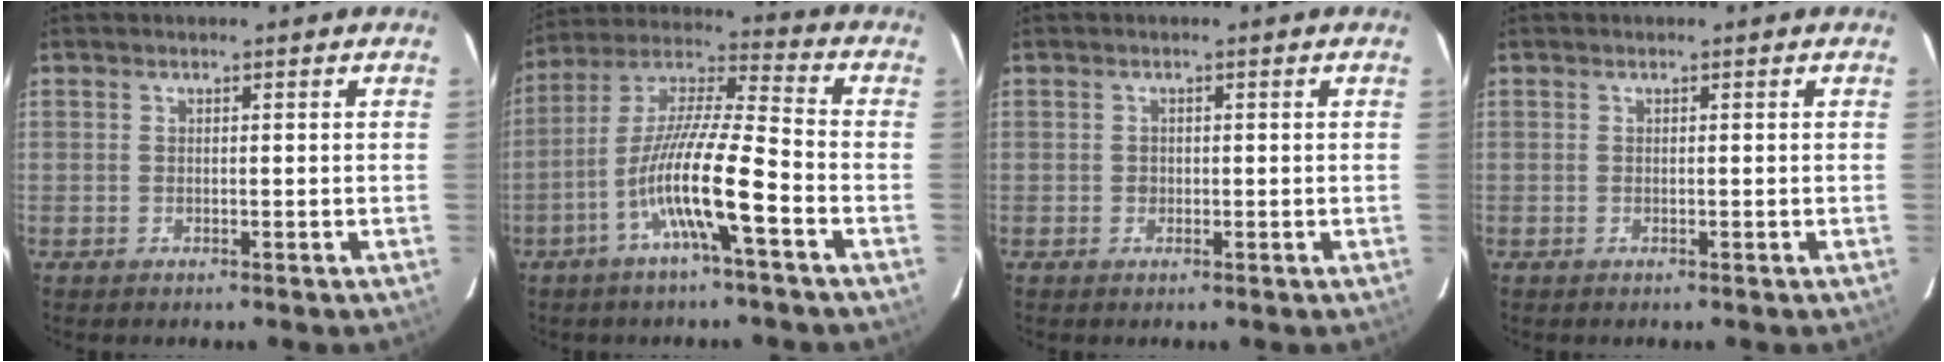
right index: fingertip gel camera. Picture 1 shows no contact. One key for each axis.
{"total": 13.8, "fx": -5.4, "fy": 0.6, "fz": 12.7, "tx": -0.250, "ty": 0.006, "tz": -0.106}
{"total": 0.8, "fx": -0.1, "fy": 0.7, "fz": 0.3, "tx": -0.007, "ty": 0.002, "tz": -0.002}
{"total": 0.0}